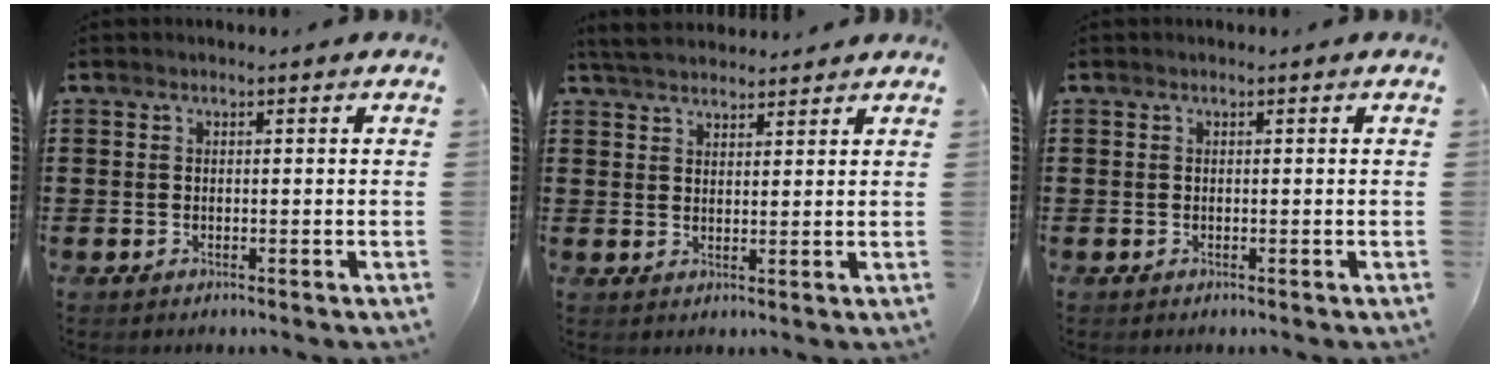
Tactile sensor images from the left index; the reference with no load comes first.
{"total": 3.9, "force": [3.6, 0.9, 1.0], "torque": [-0.030, -0.003, 0.069]}
{"total": 0.0}